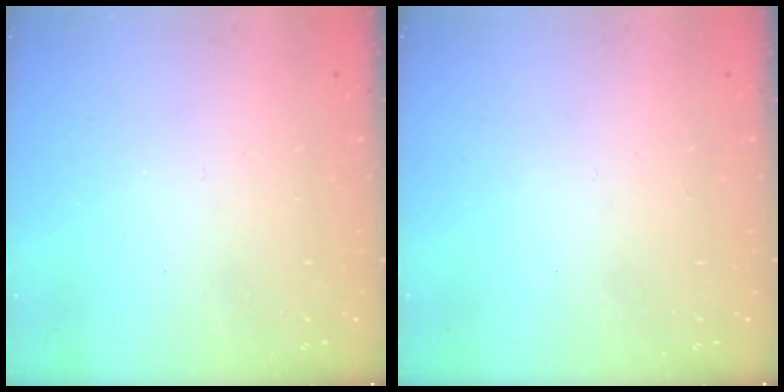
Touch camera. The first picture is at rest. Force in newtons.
{"total": 0.0}